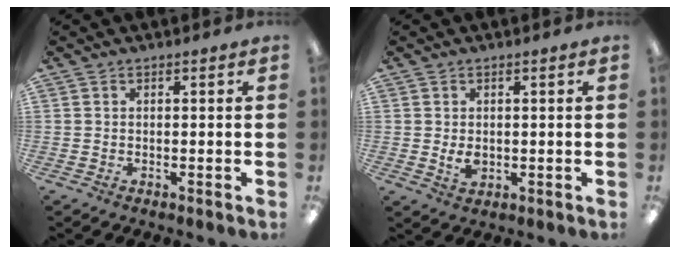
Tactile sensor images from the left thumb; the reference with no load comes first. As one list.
[{"total": 2.7, "force": [0.2, 1.8, 2.0], "torque": [-0.028, -0.001, 0.003]}]